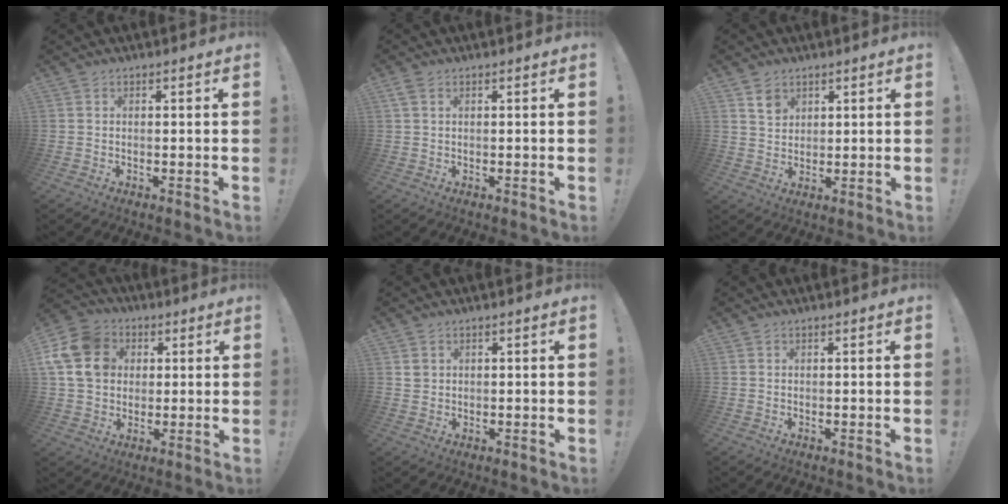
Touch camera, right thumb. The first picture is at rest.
{"total": 1.2, "force": [0.5, 0.5, 1.0], "torque": [-0.020, 0.001, 0.010]}
{"total": 5.2, "force": [3.2, 3.9, 1.3], "torque": [-0.001, -0.020, 0.056]}
{"total": 16.2, "force": [3.8, 13.4, 8.4], "torque": [-0.144, -0.003, 0.080]}
{"total": 2.2, "force": [1.1, 1.9, 0.5], "torque": [0.005, -0.004, 0.019]}
{"total": 0.0}